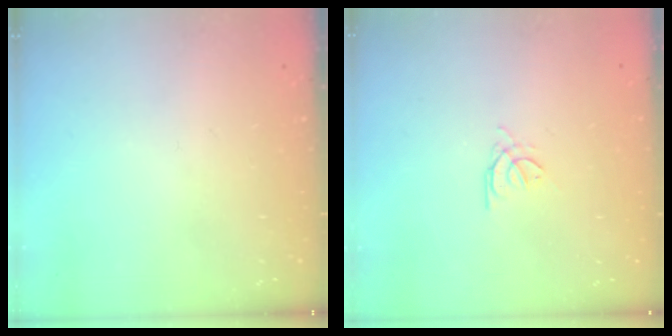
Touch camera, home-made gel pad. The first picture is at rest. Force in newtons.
{"total": 1.4, "press": 1.3, "slide": 0.3}